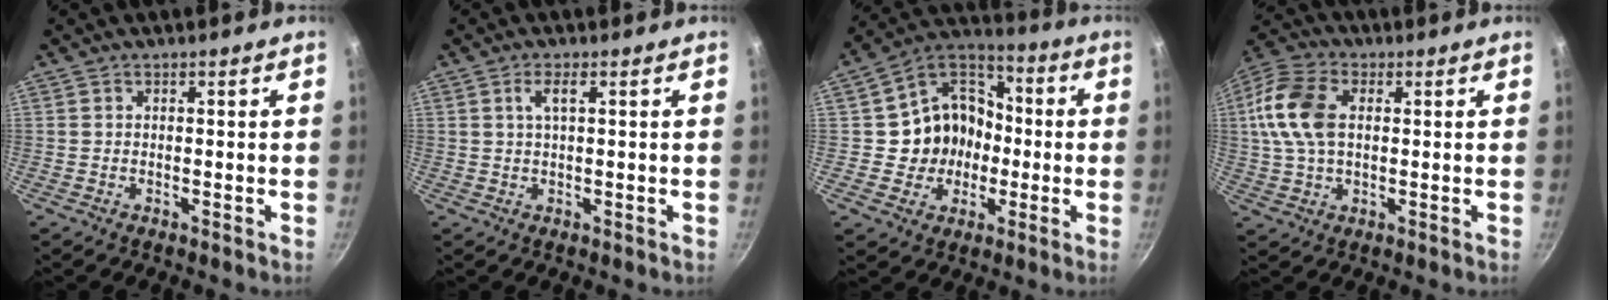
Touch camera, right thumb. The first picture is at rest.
{"total": 2.7, "force": [1.0, 0.6, 2.4], "torque": [-0.048, 0.004, 0.023]}
{"total": 15.7, "force": [-0.6, 13.8, 7.4], "torque": [-0.094, 0.043, -0.012]}
{"total": 12.6, "force": [2.0, 8.0, 9.5], "torque": [-0.182, 0.016, 0.026]}